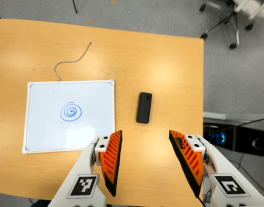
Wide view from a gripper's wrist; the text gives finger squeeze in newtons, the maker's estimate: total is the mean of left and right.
{"total": 0.0}